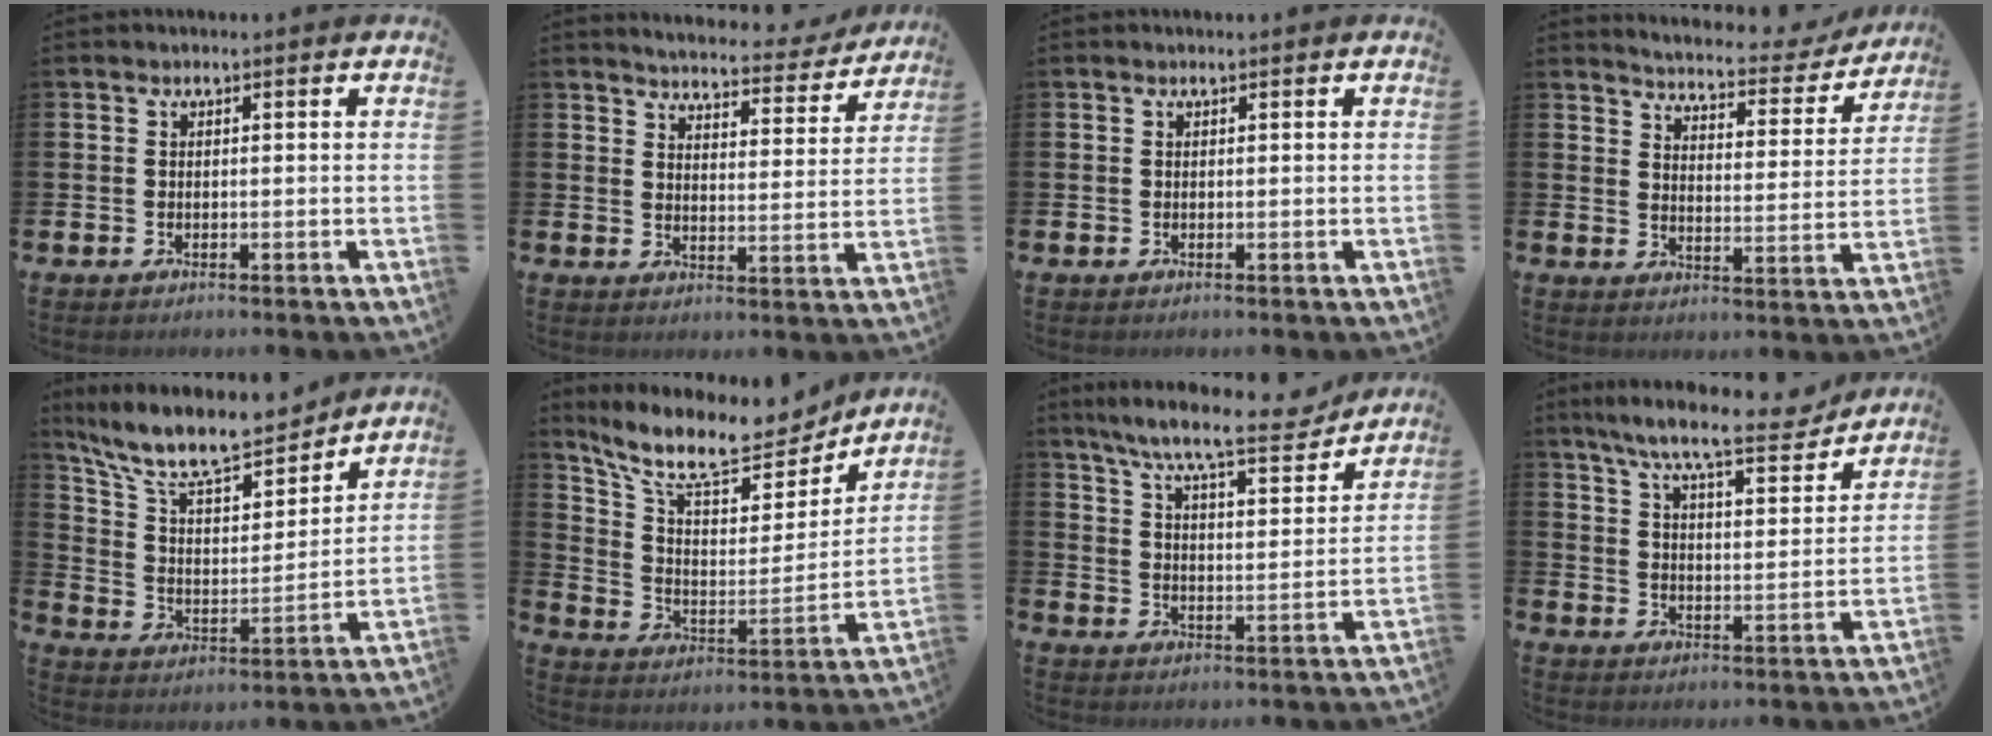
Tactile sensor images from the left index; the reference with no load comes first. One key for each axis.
{"total": 4.6, "fx": 4.5, "fy": 0.7, "fz": 0.6, "tx": -0.021, "ty": -0.040, "tz": 0.072}
{"total": 0.0}
{"total": 4.7, "fx": 4.6, "fy": 0.7, "fz": 0.8, "tx": -0.036, "ty": -0.039, "tz": 0.072}
{"total": 11.7, "fx": 10.2, "fy": 3.2, "fz": 4.7, "tx": -0.128, "ty": -0.064, "tz": 0.179}
{"total": 10.8, "fx": 9.5, "fy": 2.8, "fz": 4.3, "tx": -0.114, "ty": -0.063, "tz": 0.161}
{"total": 9.9, "fx": 8.8, "fy": 0.9, "fz": 4.5, "tx": -0.114, "ty": -0.051, "tz": 0.149}
{"total": 9.8, "fx": 8.7, "fy": 0.8, "fz": 4.4, "tx": -0.104, "ty": -0.052, "tz": 0.148}